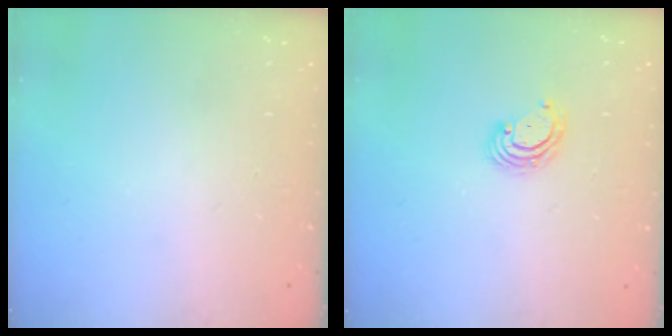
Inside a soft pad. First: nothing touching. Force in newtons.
{"total": 4.2, "press": 4.2, "slide": 0.3}